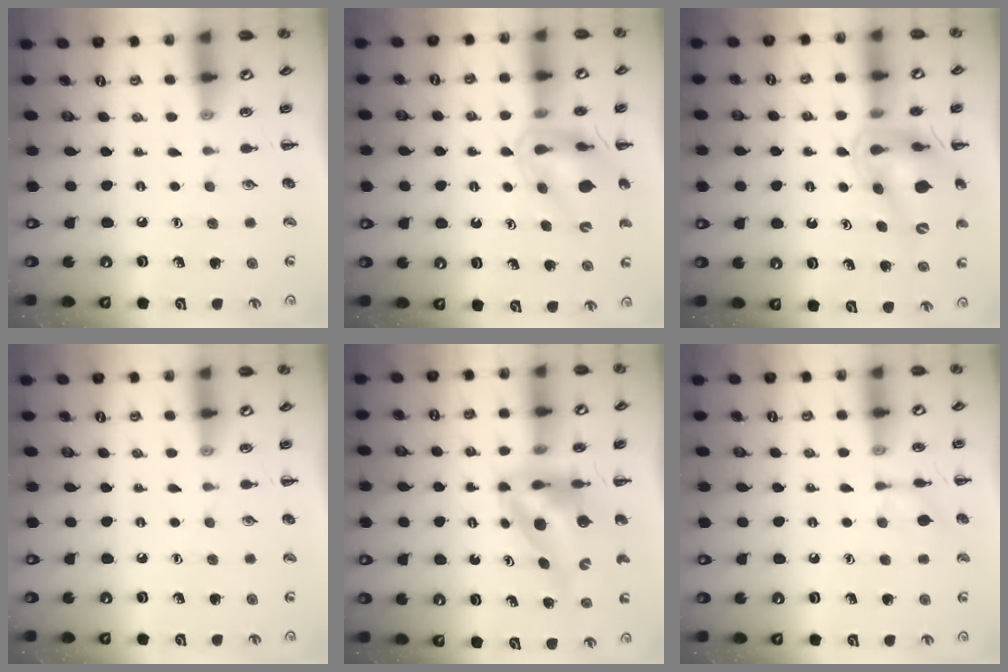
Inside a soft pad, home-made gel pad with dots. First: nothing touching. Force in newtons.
{"total": 13.5, "press": 12.9, "slide": 3.8}
{"total": 14.8, "press": 14.0, "slide": 4.6}
{"total": 0.0}
{"total": 8.7, "press": 8.3, "slide": 2.6}
{"total": 5.7, "press": 5.7, "slide": 0.3}